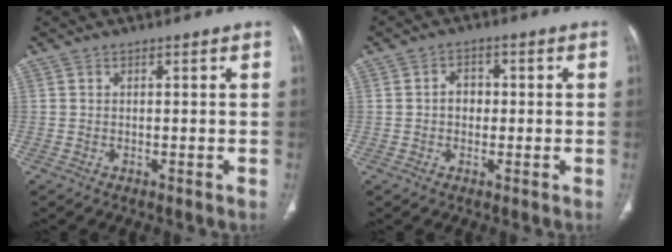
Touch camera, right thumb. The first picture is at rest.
{"total": 3.2, "force": [-0.1, 2.6, 1.8], "torque": [-0.009, 0.007, -0.008]}